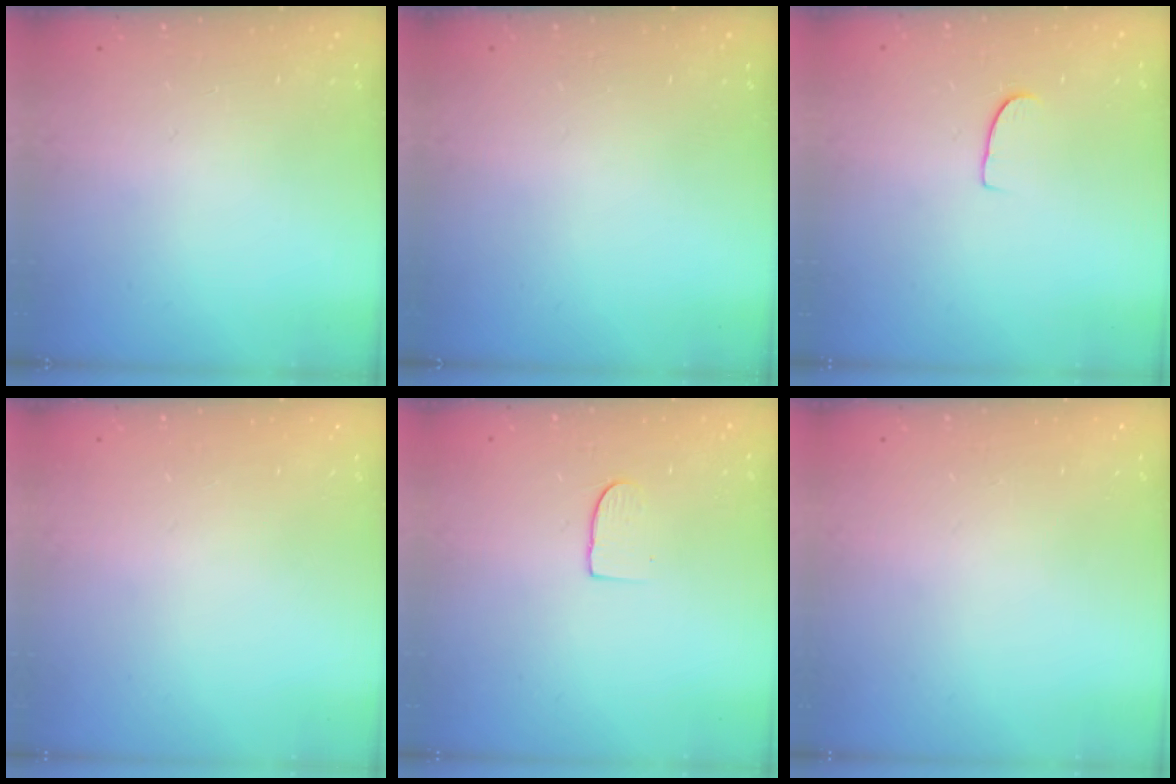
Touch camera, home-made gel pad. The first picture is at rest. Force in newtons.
{"total": 0.0}
{"total": 4.7, "press": 4.7, "slide": 0.3}
{"total": 0.0}
{"total": 6.8, "press": 6.8, "slide": 0.5}
{"total": 0.0}